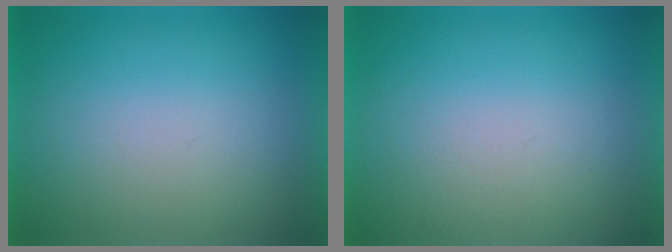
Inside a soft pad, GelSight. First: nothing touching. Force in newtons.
{"total": 2.0}